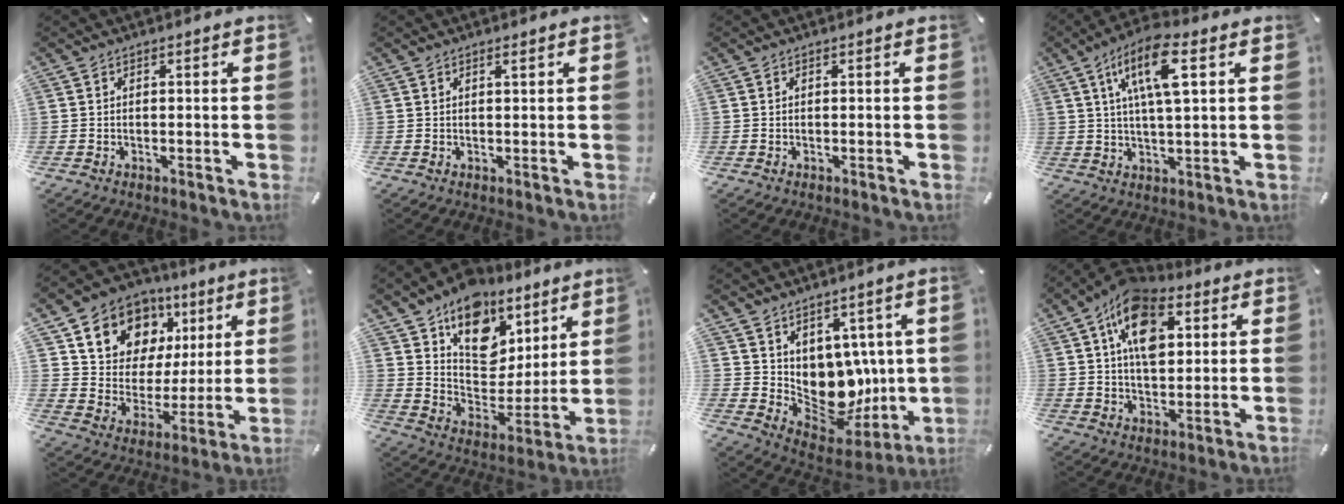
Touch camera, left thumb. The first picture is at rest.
{"total": 0.9, "force": [0.5, 0.0, 0.7], "torque": [-0.013, -0.001, 0.008]}
{"total": 0.0}
{"total": 11.5, "force": [4.5, 3.4, 10.0], "torque": [-0.182, 0.004, 0.076]}
{"total": 13.3, "force": [7.5, 10.5, 3.2], "torque": [-0.063, -0.054, 0.143]}
{"total": 14.9, "force": [9.8, 10.2, 4.6], "torque": [-0.059, -0.089, 0.174]}
{"total": 12.2, "force": [2.6, 10.6, 5.4], "torque": [-0.073, -0.062, 0.071]}
{"total": 15.1, "force": [5.5, 9.5, 10.3], "torque": [-0.174, -0.004, 0.099]}